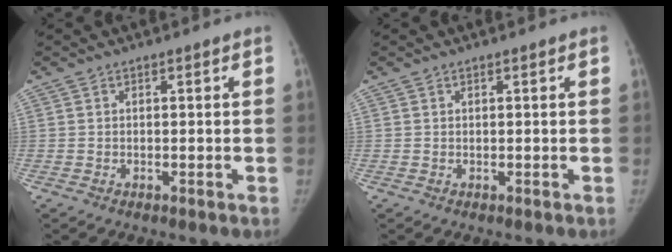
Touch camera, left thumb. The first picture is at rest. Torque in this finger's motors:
{"motor_torque": [0.04, 0.04, 0.18, -0.18, 0.01]}